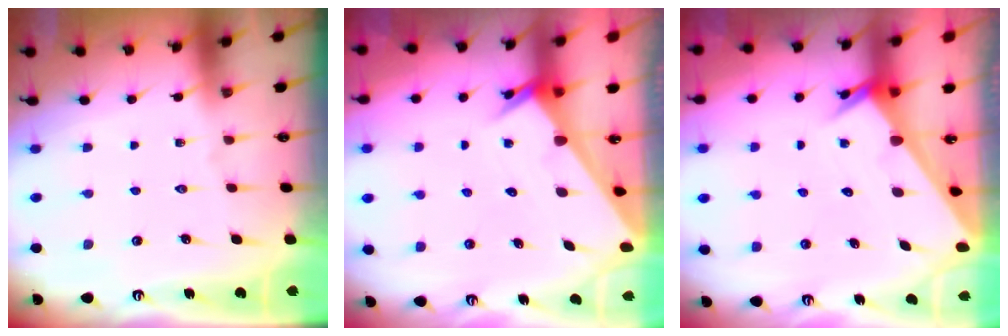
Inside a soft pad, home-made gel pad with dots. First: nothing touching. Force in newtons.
{"total": 2.0, "press": 2.0, "slide": 0.1}
{"total": 2.0, "press": 2.0, "slide": 0.1}